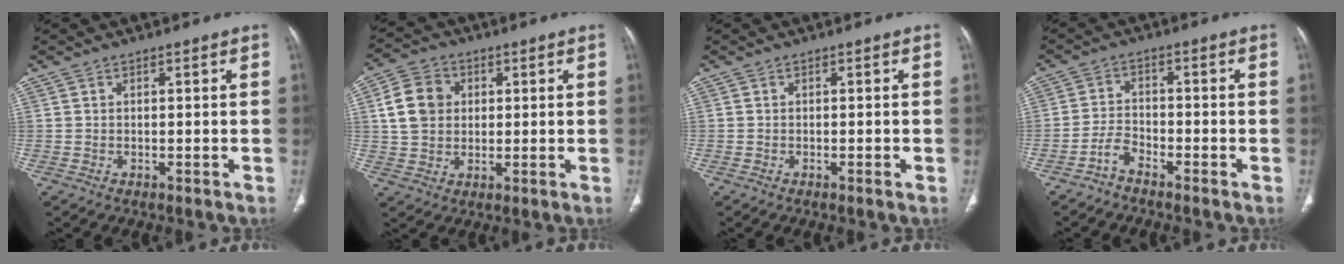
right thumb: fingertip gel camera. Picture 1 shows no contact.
{"total": 9.0, "force": [1.9, 7.4, 4.9], "torque": [-0.071, 0.005, 0.032]}
{"total": 0.9, "force": [-0.4, -0.1, 0.8], "torque": [-0.015, -0.002, -0.006]}
{"total": 3.2, "force": [-2.8, 0.8, 1.2], "torque": [-0.029, 0.016, -0.058]}